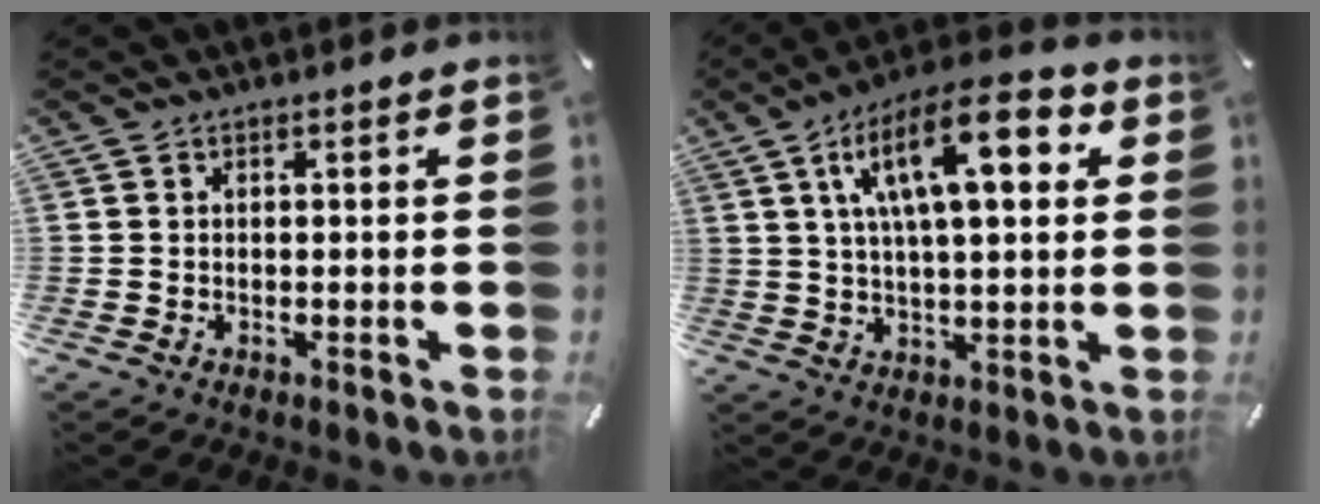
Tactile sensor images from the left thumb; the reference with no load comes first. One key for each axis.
{"total": 16.9, "fx": 6.9, "fy": 6.5, "fz": 14.0, "tx": -0.241, "ty": -0.005, "tz": 0.109}